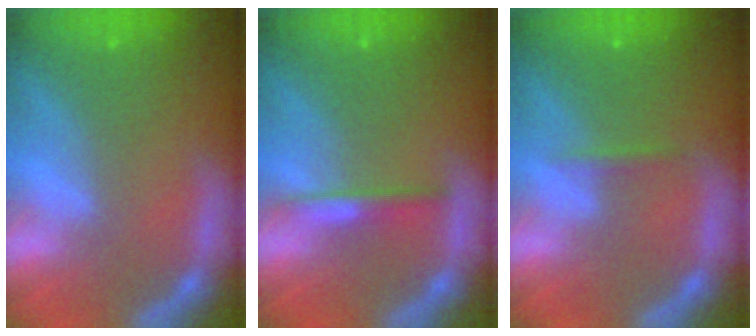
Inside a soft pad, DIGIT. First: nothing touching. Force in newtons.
{"total": 2.0}
{"total": 0.9}